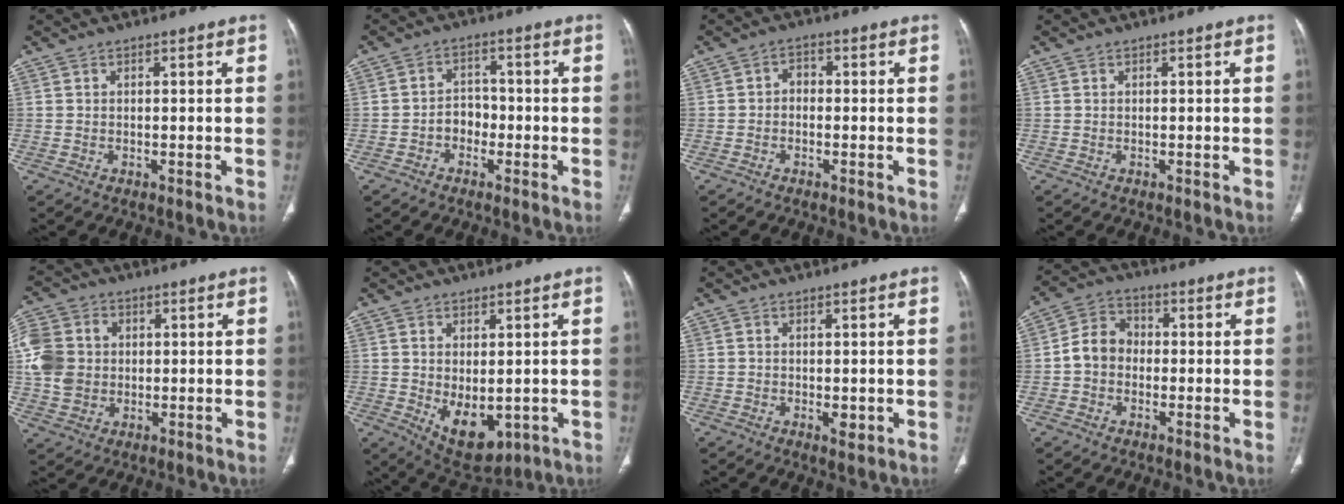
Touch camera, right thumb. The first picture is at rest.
{"total": 3.9, "force": [-1.5, 3.1, 1.8], "torque": [-0.011, 0.020, -0.032]}
{"total": 2.3, "force": [-0.5, 1.8, 1.3], "torque": [-0.007, 0.012, -0.016]}
{"total": 0.0}
{"total": 11.0, "force": [1.1, 9.3, 5.8], "torque": [-0.113, 0.009, 0.021]}
{"total": 9.0, "force": [-1.3, 5.1, 7.3], "torque": [-0.100, -0.011, 0.005]}
{"total": 2.1, "force": [-0.4, 1.1, 1.7], "torque": [-0.021, -0.004, -0.003]}
{"total": 6.7, "force": [-0.8, 5.6, 3.6], "torque": [-0.049, 0.024, -0.028]}